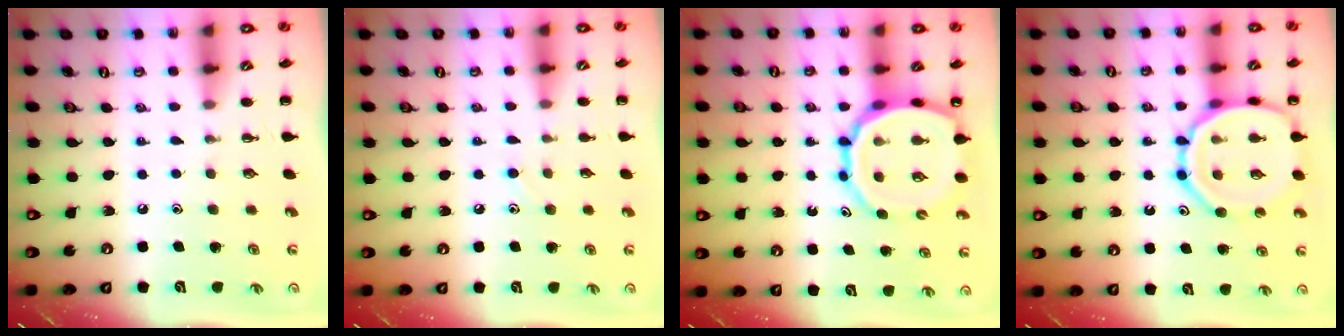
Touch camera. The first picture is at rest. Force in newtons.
{"total": 7.0, "press": 6.6, "slide": 2.3}
{"total": 16.3, "press": 15.8, "slide": 4.0}
{"total": 14.7, "press": 14.6, "slide": 1.4}